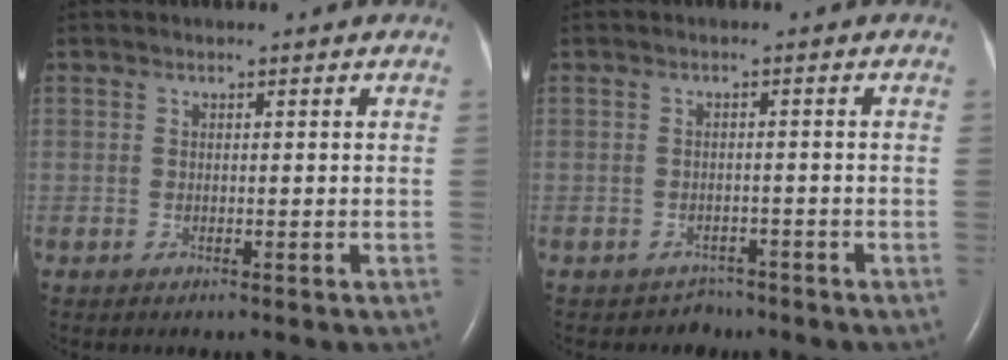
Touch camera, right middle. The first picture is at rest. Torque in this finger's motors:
{"motor_torque": [-0.02, 0.02, -0.01, 0.00]}